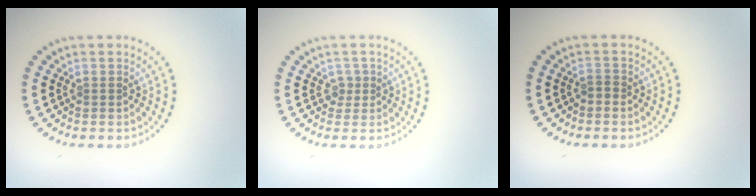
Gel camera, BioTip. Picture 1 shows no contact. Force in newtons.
{"total": 1.2, "press": 0.9, "slide": 0.8}
{"total": 0.8, "press": 0.7, "slide": 0.4}